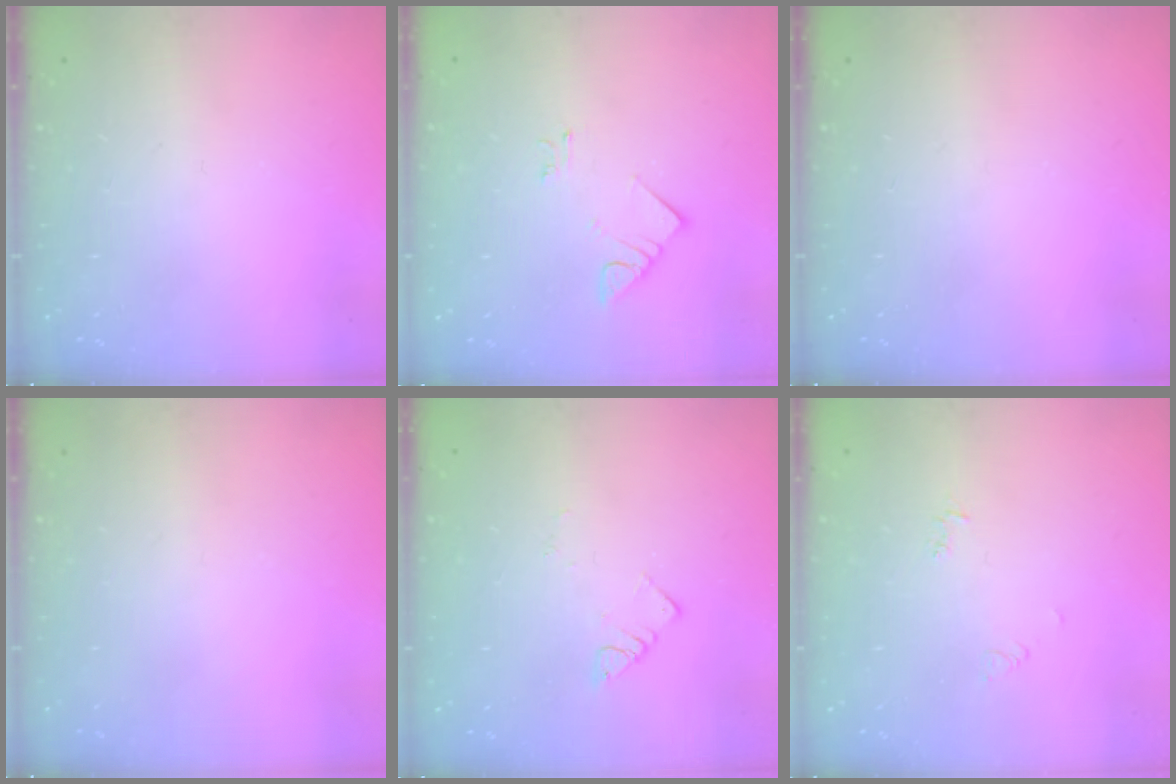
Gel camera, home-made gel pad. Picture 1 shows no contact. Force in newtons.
{"total": 3.1, "press": 3.1, "slide": 0.3}
{"total": 0.0}
{"total": 0.0}
{"total": 2.8, "press": 2.8, "slide": 0.3}
{"total": 3.9, "press": 3.8, "slide": 0.5}